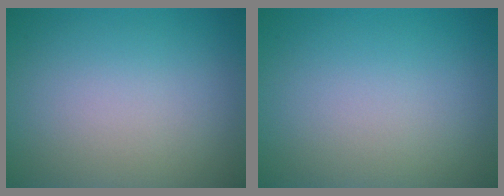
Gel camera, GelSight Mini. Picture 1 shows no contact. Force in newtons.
{"total": 0.0}